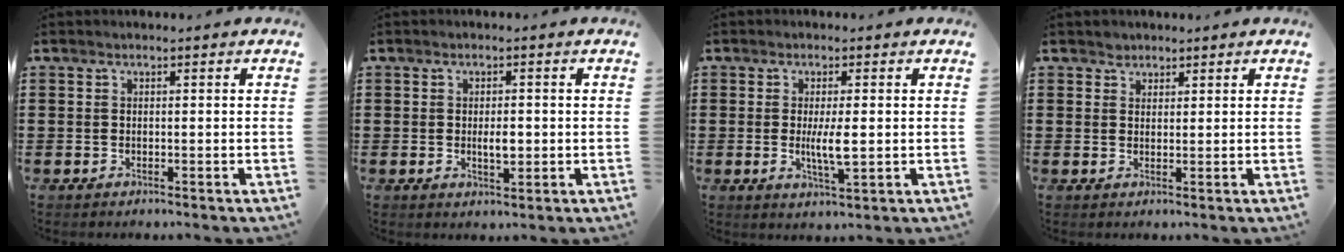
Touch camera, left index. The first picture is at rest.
{"total": 3.0, "force": [-0.1, 1.1, 2.7], "torque": [-0.044, -0.004, -0.004]}
{"total": 4.8, "force": [-0.1, 0.9, 4.7], "torque": [-0.091, -0.006, -0.005]}
{"total": 1.6, "force": [1.2, 1.0, 0.0], "torque": [0.005, -0.001, 0.023]}